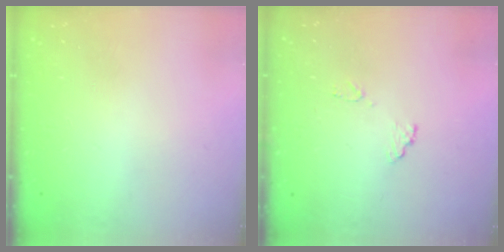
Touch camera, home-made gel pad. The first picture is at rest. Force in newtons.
{"total": 8.3, "press": 8.2, "slide": 0.7}